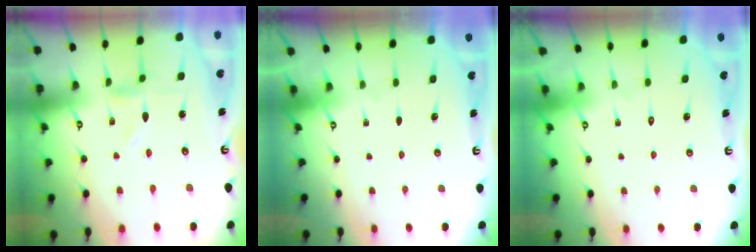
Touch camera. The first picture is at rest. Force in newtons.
{"total": 0.0}
{"total": 1.5, "press": 1.5, "slide": 0.1}